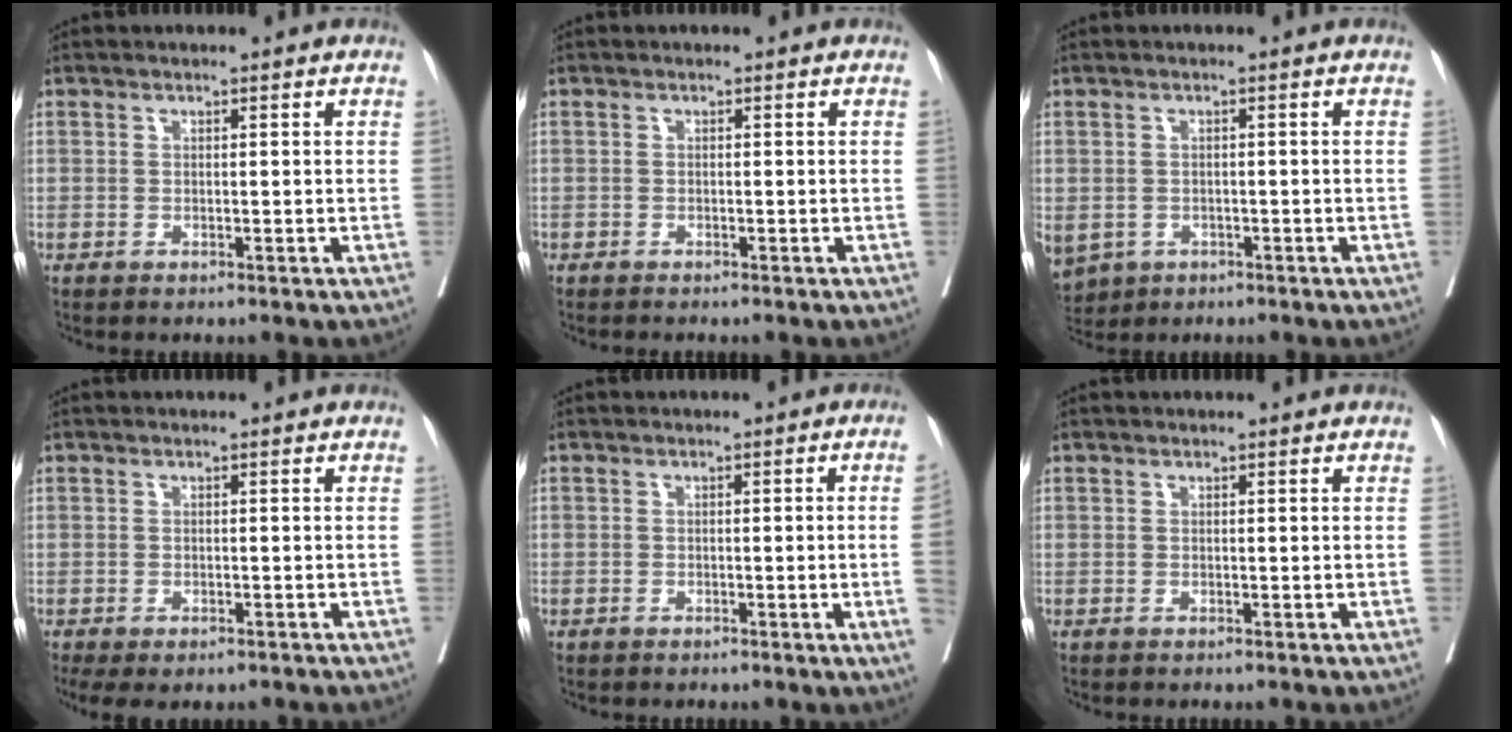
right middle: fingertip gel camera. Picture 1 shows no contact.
{"total": 1.2, "force": [-1.1, 0.2, 0.4], "torque": [-0.008, -0.003, -0.018]}
{"total": 10.9, "force": [-4.8, 8.7, 4.5], "torque": [-0.139, -0.010, -0.065]}
{"total": 6.5, "force": [-4.6, 3.1, 3.4], "torque": [-0.063, -0.010, -0.064]}
{"total": 2.6, "force": [-0.5, -0.6, 2.5], "torque": [-0.033, 0.000, -0.008]}
{"total": 0.0}